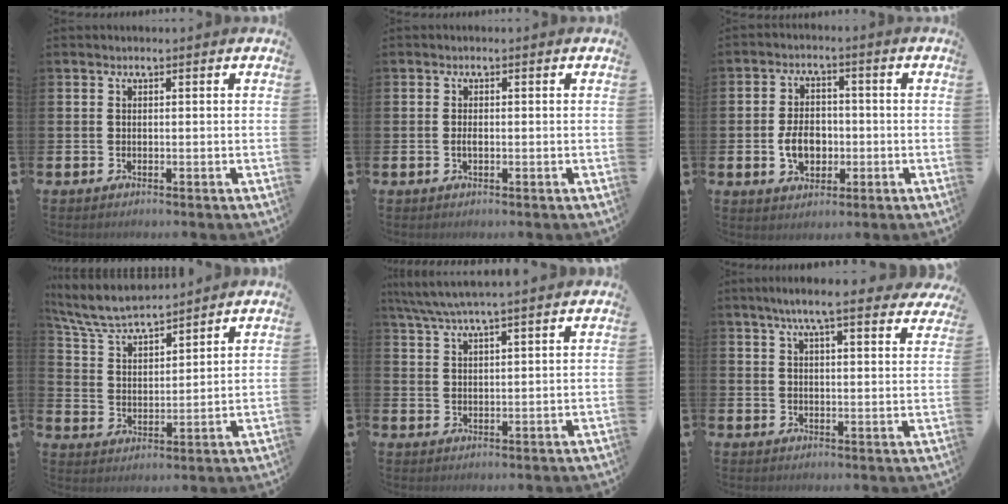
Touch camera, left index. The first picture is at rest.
{"total": 0.9, "force": [-0.2, 0.4, 0.8], "torque": [-0.012, 0.001, -0.006]}
{"total": 5.4, "force": [-1.1, 3.9, 3.5], "torque": [-0.050, 0.002, -0.026]}
{"total": 6.9, "force": [6.5, 1.0, 2.0], "torque": [-0.069, -0.037, 0.115]}
{"total": 5.2, "force": [4.8, -0.1, 2.0], "torque": [-0.058, -0.014, 0.087]}
{"total": 7.4, "force": [6.5, 0.9, 3.5], "torque": [-0.066, -0.024, 0.111]}